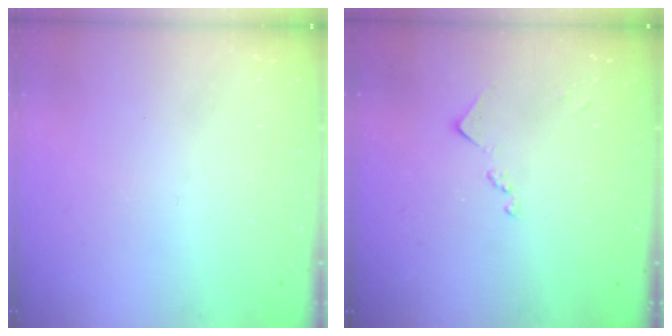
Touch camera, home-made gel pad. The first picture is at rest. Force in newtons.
{"total": 7.8, "press": 7.7, "slide": 0.5}